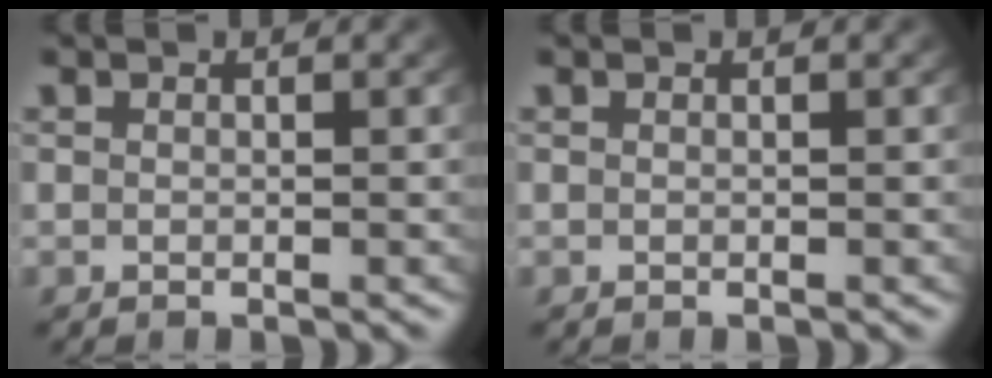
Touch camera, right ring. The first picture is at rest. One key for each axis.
{"total": 0.0}